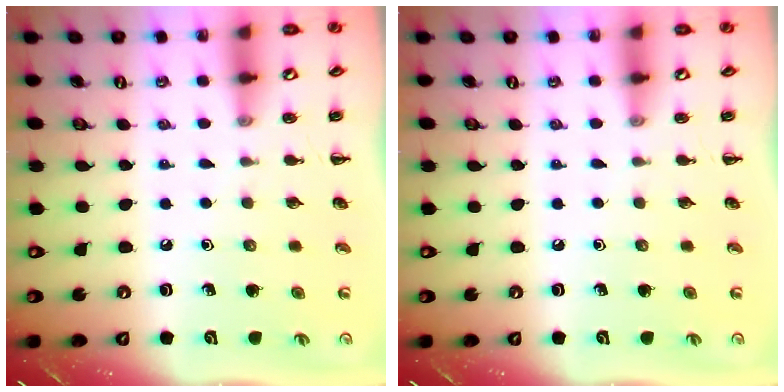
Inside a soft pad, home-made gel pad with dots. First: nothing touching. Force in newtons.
{"total": 0.0}